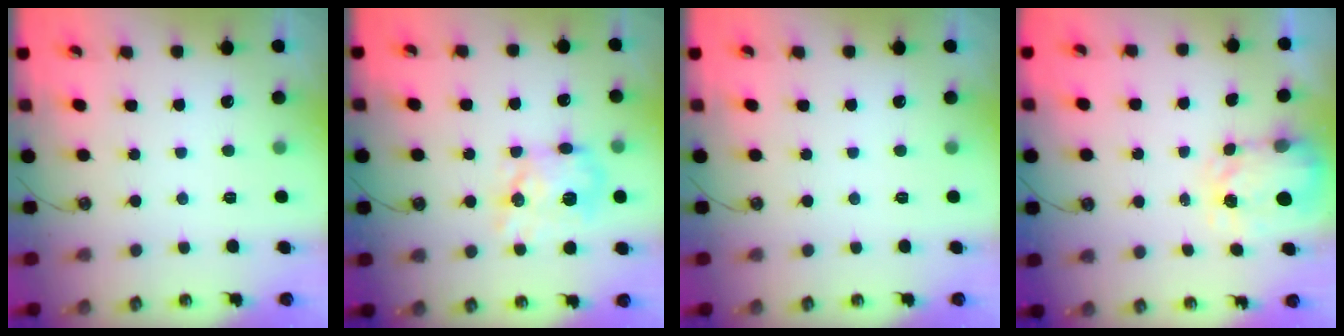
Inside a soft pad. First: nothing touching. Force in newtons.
{"total": 12.8, "press": 12.8, "slide": 0.2}
{"total": 0.0}
{"total": 3.7, "press": 3.7, "slide": 0.5}